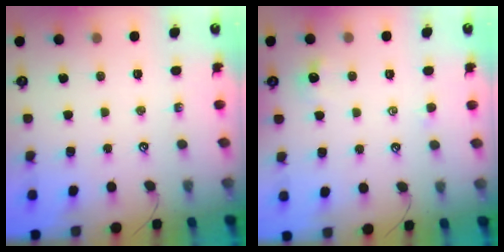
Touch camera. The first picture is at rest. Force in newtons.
{"total": 0.9, "press": 0.9, "slide": 0.2}